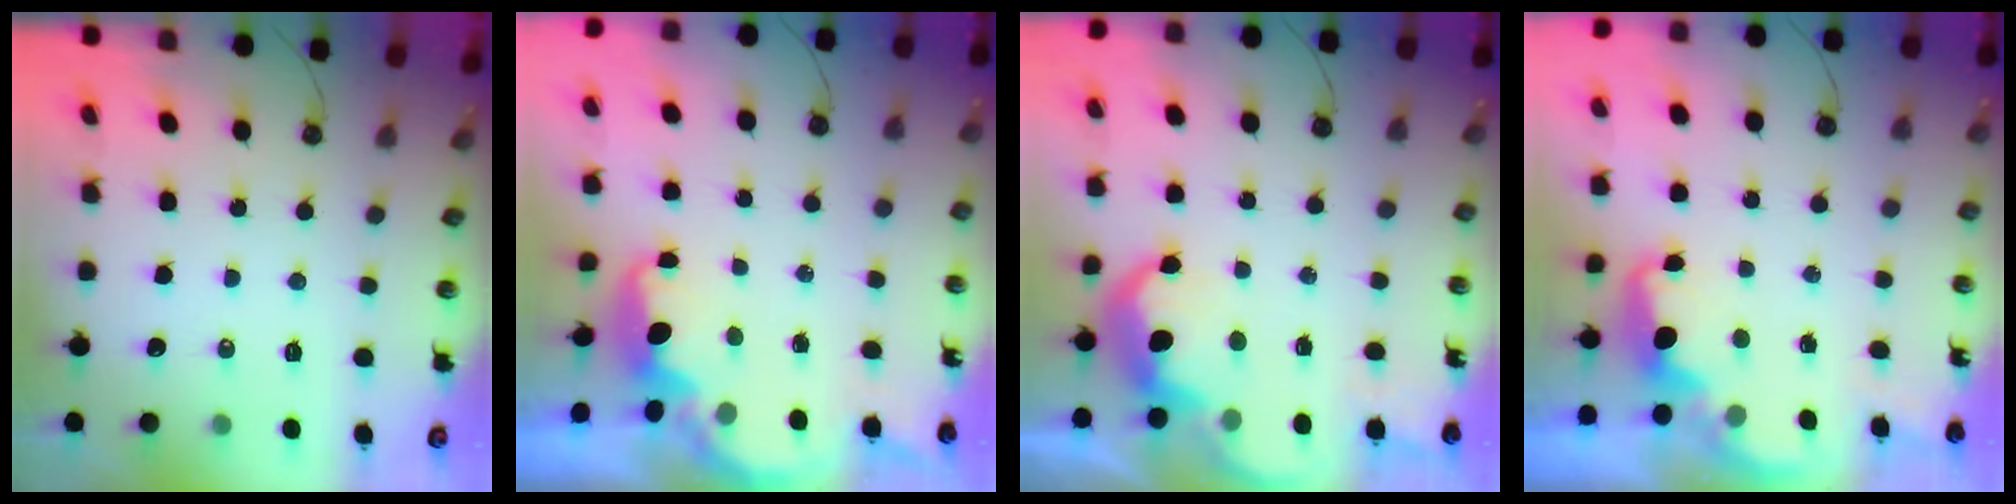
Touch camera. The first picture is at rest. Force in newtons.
{"total": 2.7, "press": 2.5, "slide": 0.9}
{"total": 8.6, "press": 8.5, "slide": 0.6}
{"total": 2.1, "press": 2.1, "slide": 0.6}